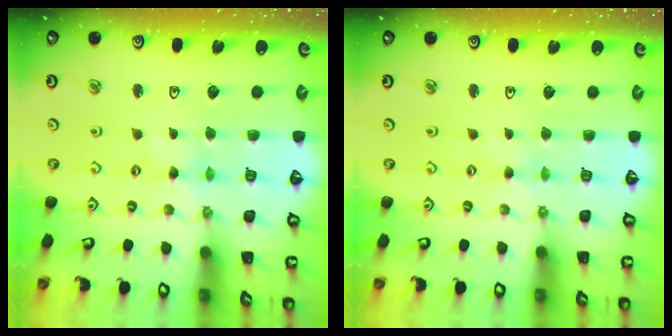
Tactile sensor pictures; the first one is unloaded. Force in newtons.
{"total": 0.0}